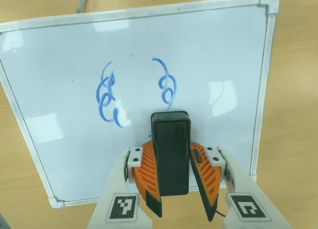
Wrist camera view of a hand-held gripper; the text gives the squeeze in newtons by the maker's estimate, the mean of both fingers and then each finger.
{"total": 8.3, "left": 8.9, "right": 7.7}